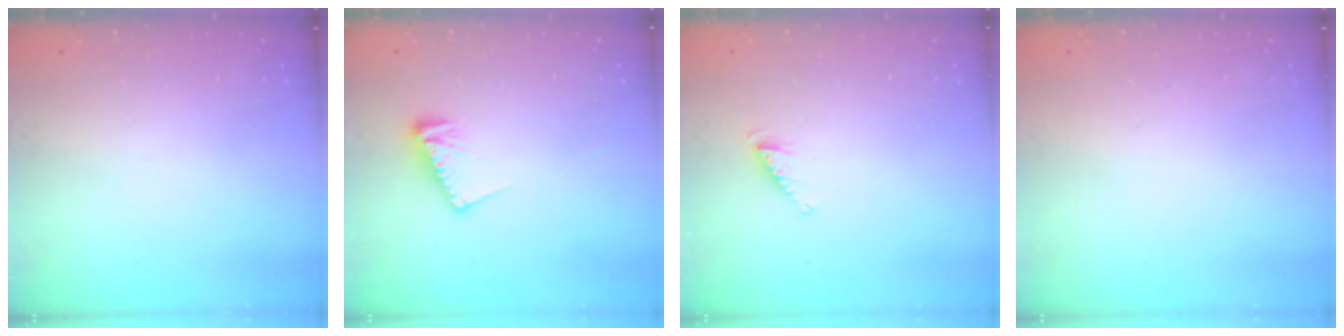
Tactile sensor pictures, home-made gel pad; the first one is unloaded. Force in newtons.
{"total": 7.7, "press": 7.7, "slide": 0.8}
{"total": 3.4, "press": 3.4, "slide": 0.5}
{"total": 0.0}